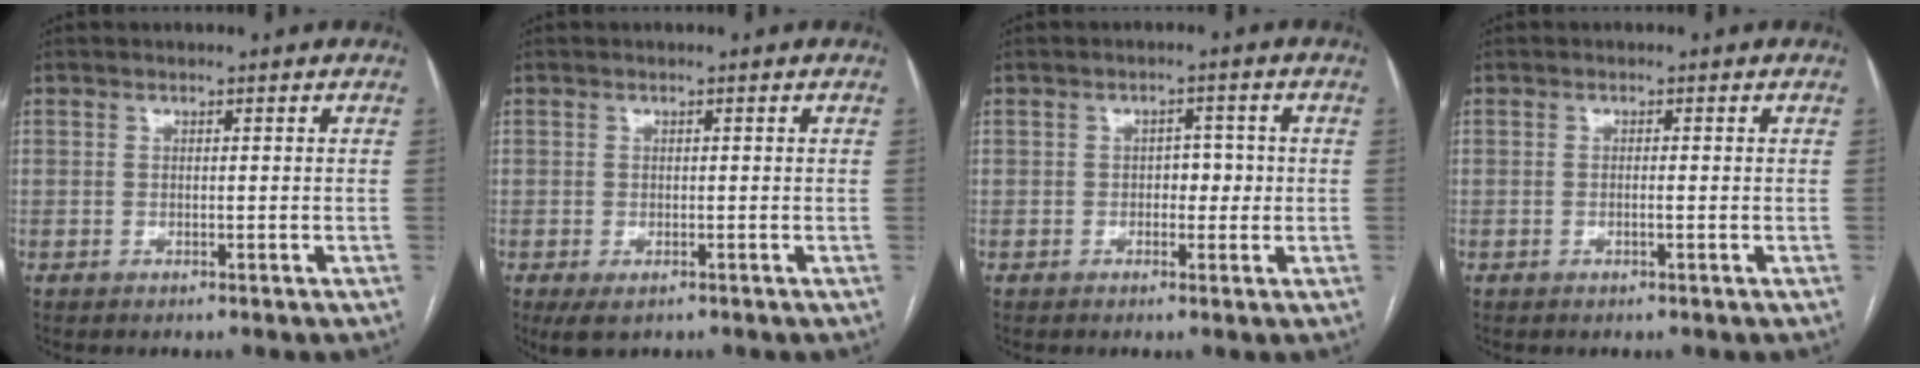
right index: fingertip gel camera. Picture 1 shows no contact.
{"total": 2.8, "force": [-1.4, 1.5, 1.9], "torque": [-0.038, -0.007, -0.016]}
{"total": 2.9, "force": [-0.2, 1.8, 2.2], "torque": [-0.023, 0.009, -0.004]}
{"total": 0.8, "force": [-0.2, 0.0, 0.8], "torque": [-0.014, 0.001, -0.004]}